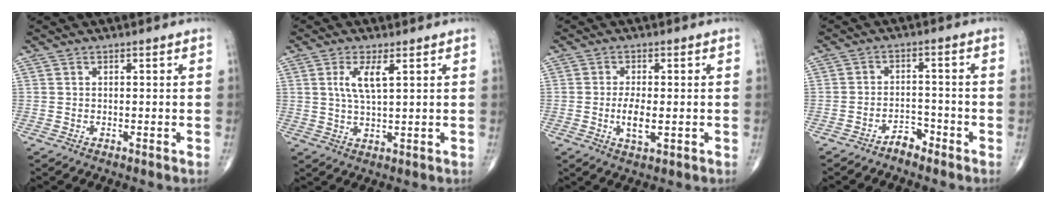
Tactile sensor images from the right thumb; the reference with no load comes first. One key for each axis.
{"total": 5.2, "fx": 1.8, "fy": 1.4, "fz": 4.7, "tx": -0.100, "ty": -0.008, "tz": 0.041}
{"total": 4.6, "fx": -0.7, "fy": 1.8, "fz": 4.2, "tx": -0.083, "ty": -0.008, "tz": -0.013}
{"total": 3.0, "fx": -2.7, "fy": 1.2, "fz": 0.9, "tx": -0.008, "ty": 0.021, "tz": -0.047}